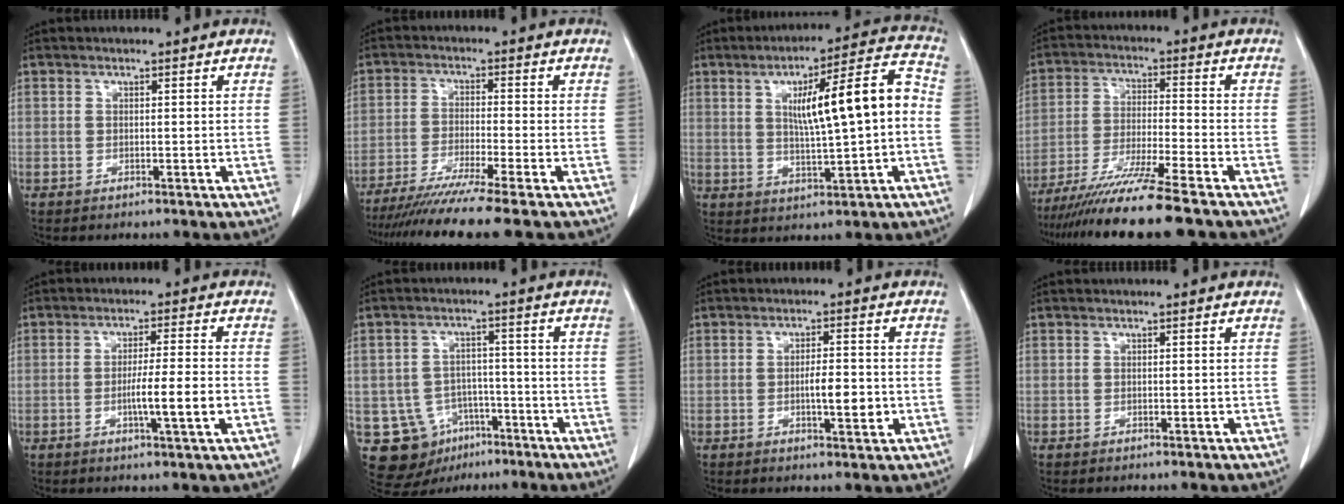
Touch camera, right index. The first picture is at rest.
{"total": 11.0, "force": [-9.1, -2.1, 5.9], "torque": [-0.080, -0.038, -0.144]}
{"total": 13.2, "force": [0.9, 1.5, 13.1], "torque": [-0.197, 0.025, 0.014]}
{"total": 12.7, "force": [-10.4, -1.5, 7.1], "torque": [-0.112, -0.035, -0.174]}
{"total": 6.8, "force": [-1.8, -0.4, 6.6], "torque": [-0.108, -0.006, -0.030]}
{"total": 11.3, "force": [-5.1, 9.5, 3.4], "torque": [-0.067, 0.019, -0.066]}
{"total": 4.8, "force": [-0.8, 1.1, 4.6], "torque": [-0.077, -0.002, -0.010]}
{"total": 0.0}